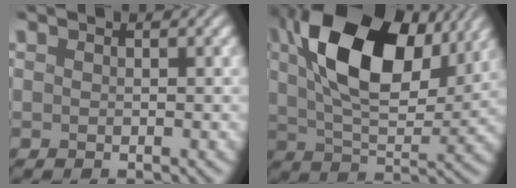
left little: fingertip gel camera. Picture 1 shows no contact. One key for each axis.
{"total": 14.2, "fx": 5.3, "fy": 7.6, "fz": 10.8, "tx": -0.195, "ty": 0.012, "tz": 0.090}